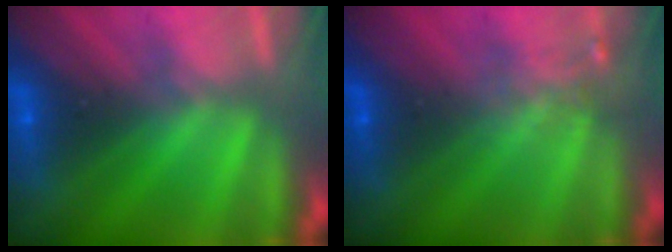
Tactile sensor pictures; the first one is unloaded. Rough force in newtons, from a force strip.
{"total": 2.2}